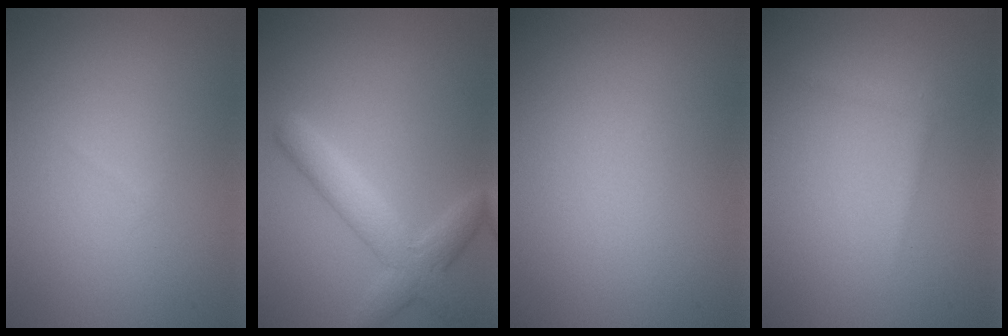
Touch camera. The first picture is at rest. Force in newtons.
{"total": 4.0, "press": 4.0, "slide": 0.2}
{"total": 0.0}
{"total": 0.8, "press": 0.8, "slide": 0.0}